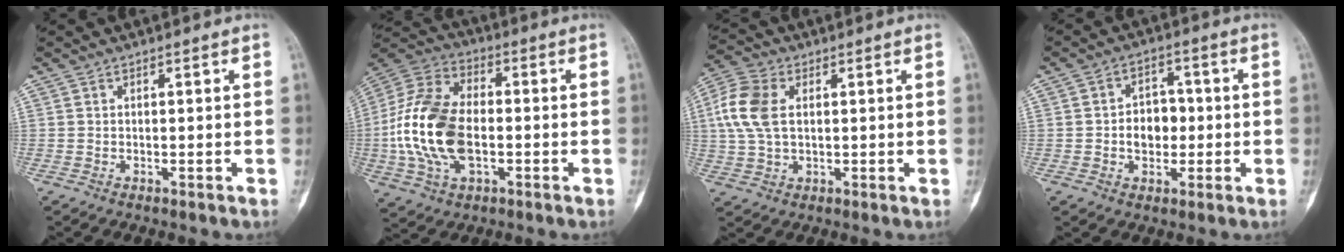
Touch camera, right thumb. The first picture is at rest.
{"total": 18.8, "force": [-2.3, 11.4, 14.8], "torque": [-0.304, 0.020, -0.041]}
{"total": 9.9, "force": [1.7, 6.3, 7.4], "torque": [-0.171, 0.014, 0.032]}
{"total": 6.7, "force": [-0.6, 5.2, 4.2], "torque": [-0.036, 0.019, -0.012]}